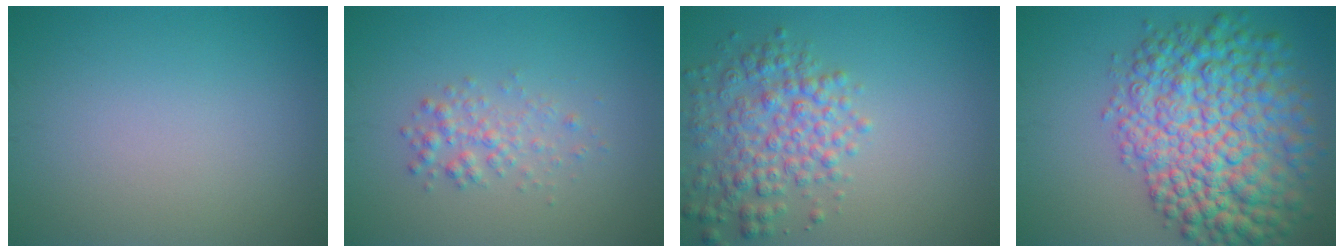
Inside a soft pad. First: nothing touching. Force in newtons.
{"total": 1.9, "press": 1.9, "slide": 0.0}
{"total": 4.7, "press": 4.7, "slide": 0.2}
{"total": 11.3, "press": 11.3, "slide": 0.3}